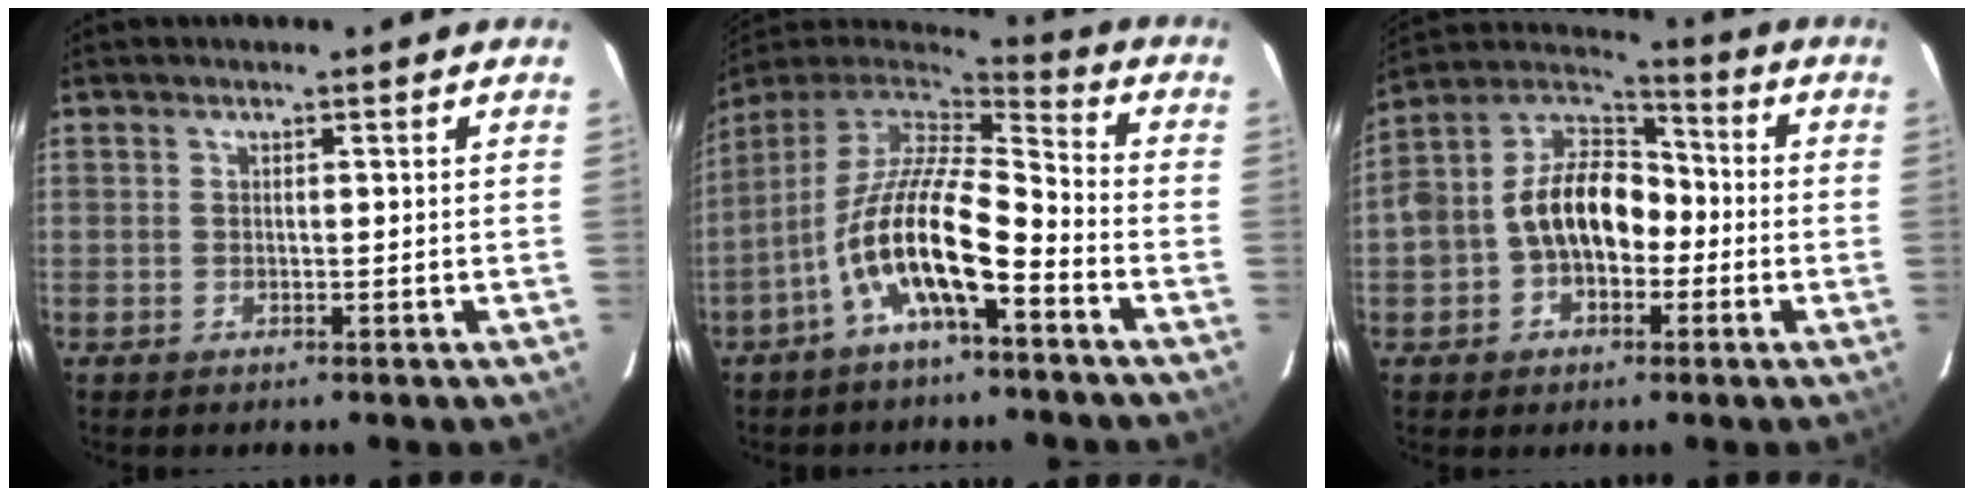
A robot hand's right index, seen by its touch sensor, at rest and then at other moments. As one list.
[{"total": 15.2, "force": [-6.9, 4.4, 12.8], "torque": [-0.245, -0.009, -0.135]}, {"total": 13.9, "force": [-2.4, 9.9, 9.5], "torque": [-0.189, 0.035, -0.041]}]